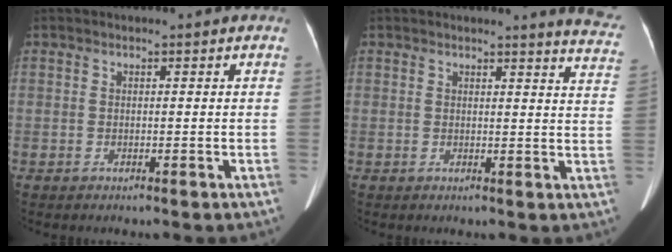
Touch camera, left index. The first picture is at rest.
{"total": 8.1, "force": [7.9, -0.2, 1.8], "torque": [-0.005, -0.067, 0.054]}